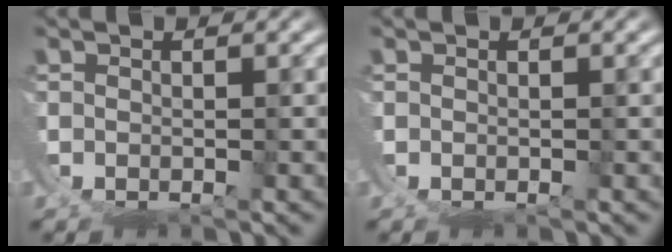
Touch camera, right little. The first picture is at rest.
{"total": 0.0}